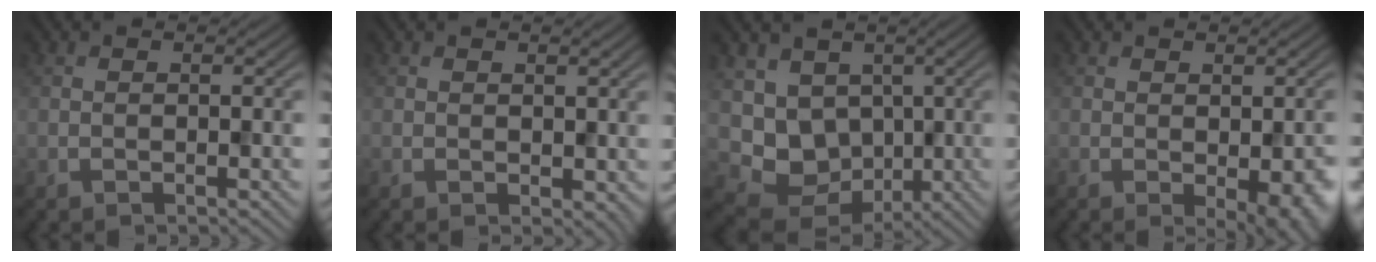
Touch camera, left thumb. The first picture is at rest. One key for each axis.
{"total": 0.9, "fx": 0.4, "fy": 0.8, "fz": 0.4, "tx": -0.010, "ty": -0.008, "tz": 0.008}
{"total": 6.9, "fx": 0.0, "fy": 6.1, "fz": 3.3, "tx": -0.083, "ty": -0.032, "tz": 0.001}
{"total": 5.3, "fx": -1.5, "fy": 2.4, "fz": 4.5, "tx": -0.059, "ty": -0.024, "tz": 0.000}